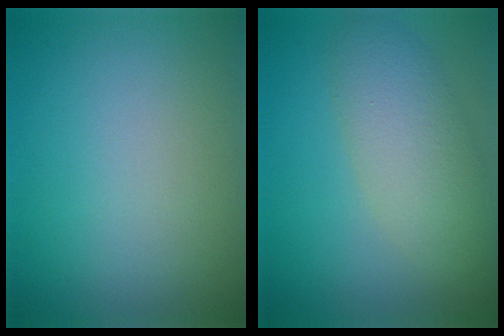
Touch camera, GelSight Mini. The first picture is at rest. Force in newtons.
{"total": 4.7, "press": 4.7, "slide": 0.3}